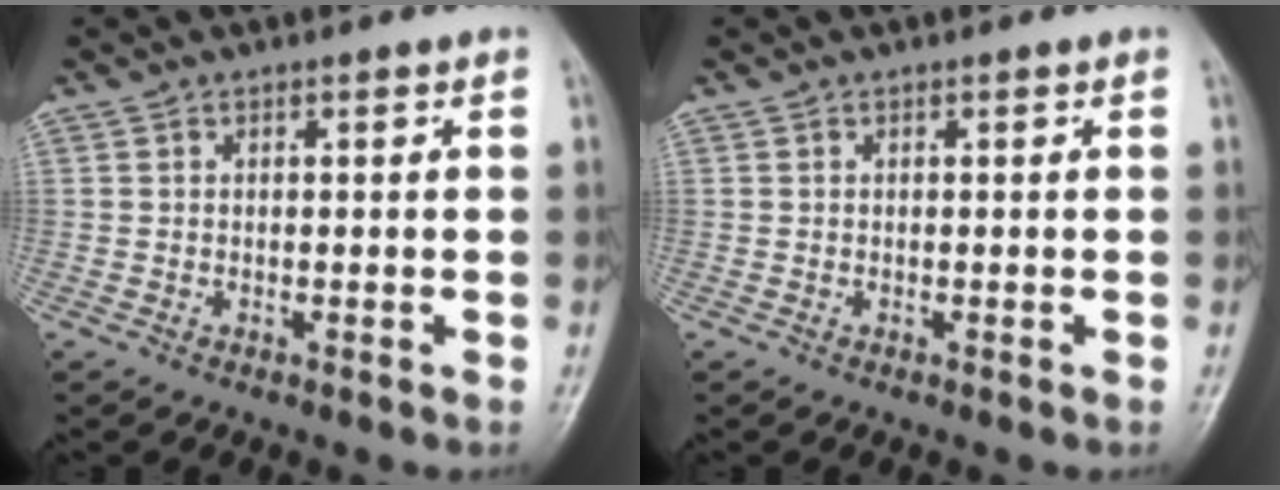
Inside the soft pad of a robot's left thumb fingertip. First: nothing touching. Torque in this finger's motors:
{"motor_torque": [0.00, 0.00, 0.00, -0.01, 0.00]}